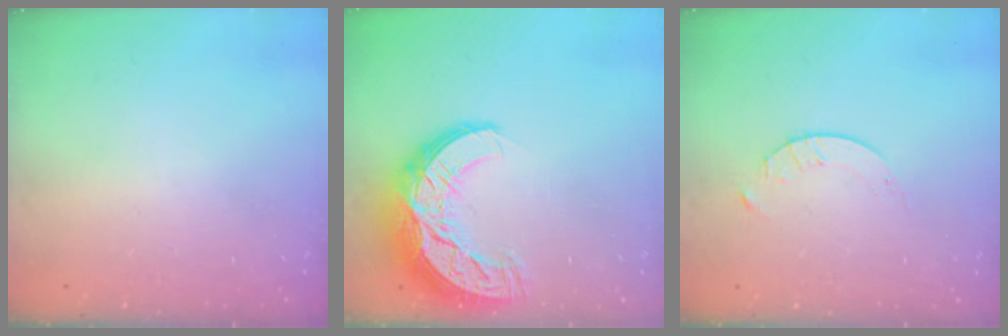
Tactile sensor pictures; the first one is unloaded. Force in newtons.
{"total": 16.4, "press": 16.4, "slide": 0.9}
{"total": 2.1, "press": 2.1, "slide": 0.3}